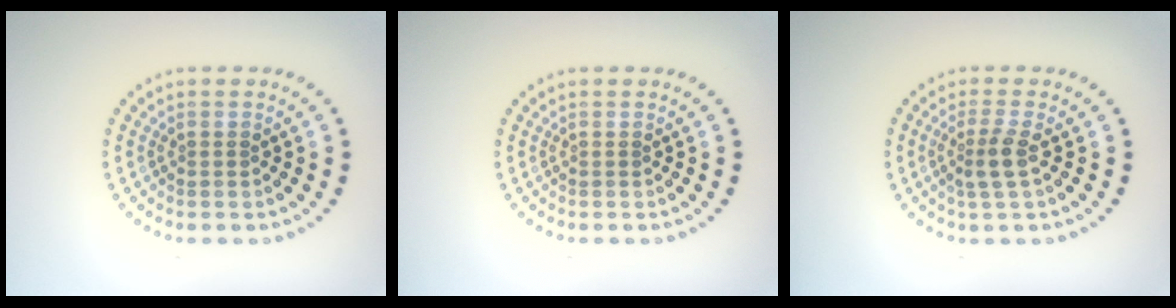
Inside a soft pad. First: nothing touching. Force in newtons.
{"total": 0.0}
{"total": 2.2, "press": 1.9, "slide": 1.3}